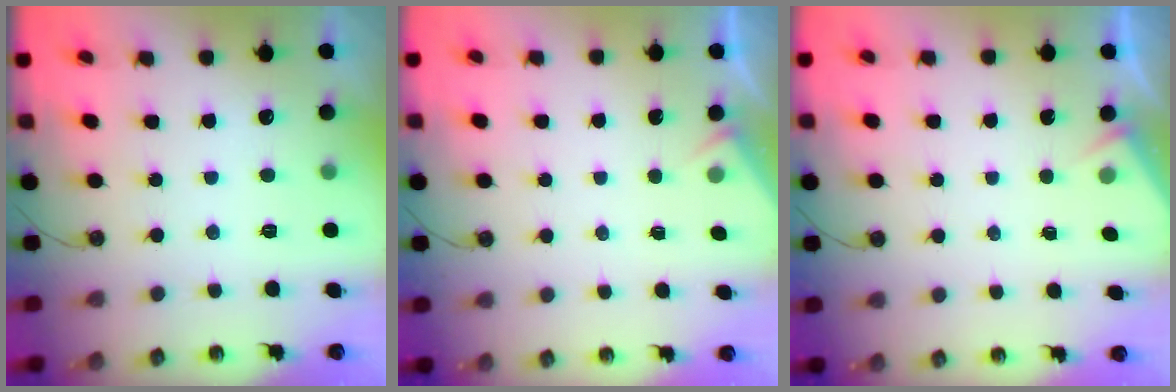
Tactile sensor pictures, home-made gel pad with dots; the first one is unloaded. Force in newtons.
{"total": 2.8, "press": 2.7, "slide": 0.4}
{"total": 2.9, "press": 2.9, "slide": 0.4}